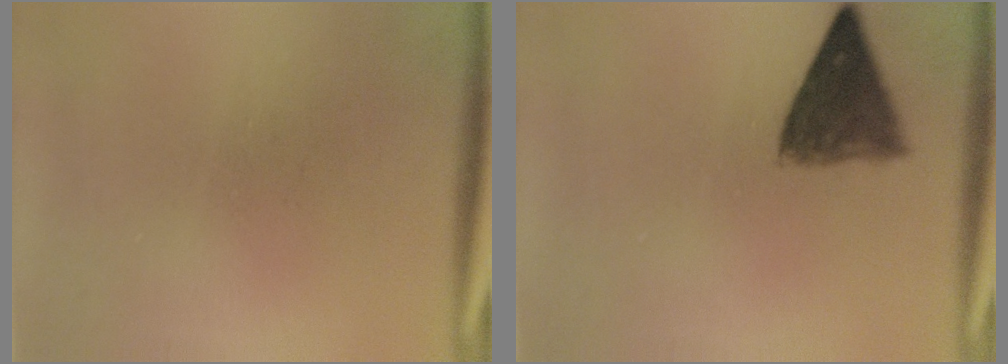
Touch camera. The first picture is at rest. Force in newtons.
{"total": 7.2}